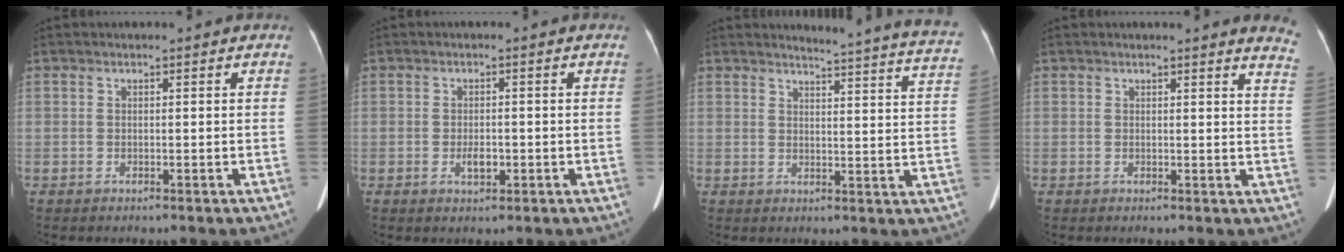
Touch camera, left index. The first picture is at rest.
{"total": 2.2, "force": [-0.8, 1.1, 1.8], "torque": [-0.034, 0.001, -0.009]}
{"total": 18.6, "force": [18.0, -0.5, 4.7], "torque": [-0.060, -0.105, 0.185]}
{"total": 6.2, "force": [5.9, 0.2, 1.6], "torque": [-0.007, -0.038, 0.030]}